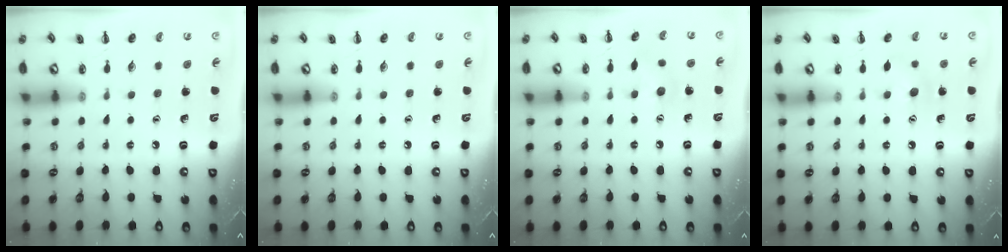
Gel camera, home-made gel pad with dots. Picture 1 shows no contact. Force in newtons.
{"total": 0.0}
{"total": 6.5, "press": 6.4, "slide": 1.1}
{"total": 7.3, "press": 7.1, "slide": 1.4}